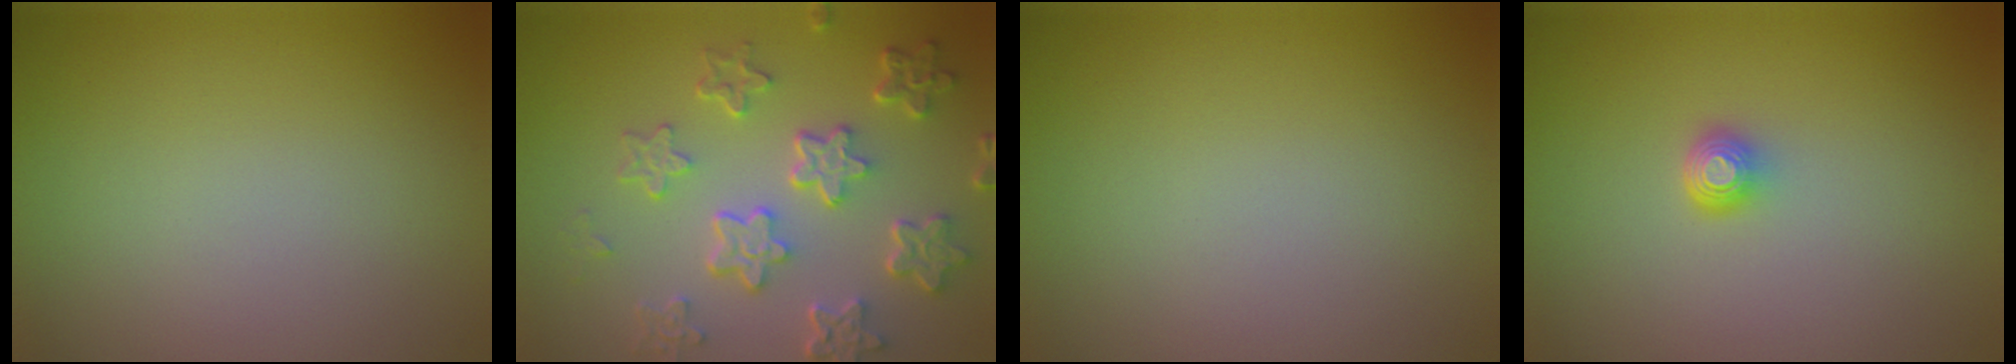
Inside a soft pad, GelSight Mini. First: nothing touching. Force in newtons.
{"total": 5.9, "press": 4.4, "slide": 3.9}
{"total": 0.0}
{"total": 1.6, "press": 1.2, "slide": 1.1}